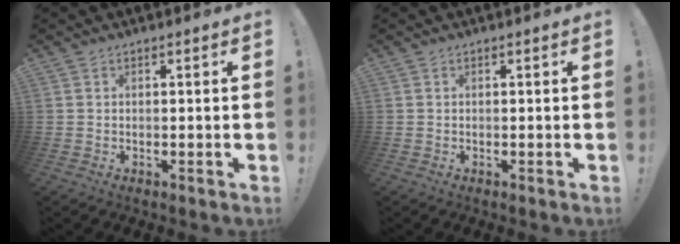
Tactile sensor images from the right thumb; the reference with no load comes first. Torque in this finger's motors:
{"motor_torque": [0.00, 0.00, -0.01, 0.01, 0.08]}